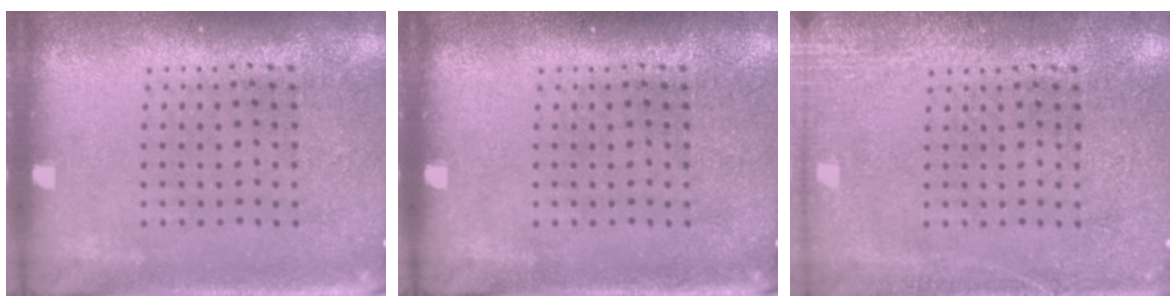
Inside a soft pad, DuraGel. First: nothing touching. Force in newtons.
{"total": 0.0}
{"total": 2.8, "press": 2.7, "slide": 0.4}